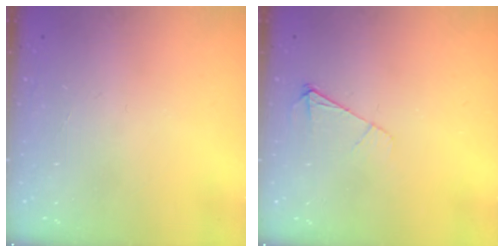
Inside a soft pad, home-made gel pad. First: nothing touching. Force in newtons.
{"total": 5.5, "press": 5.4, "slide": 0.7}